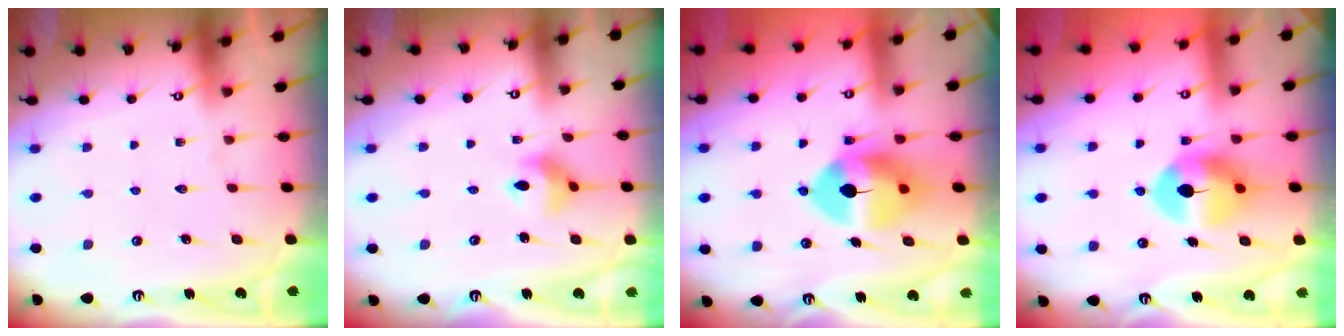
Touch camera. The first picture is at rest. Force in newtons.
{"total": 8.5, "press": 8.2, "slide": 1.9}
{"total": 11.4, "press": 11.2, "slide": 1.8}
{"total": 9.4, "press": 9.3, "slide": 1.0}